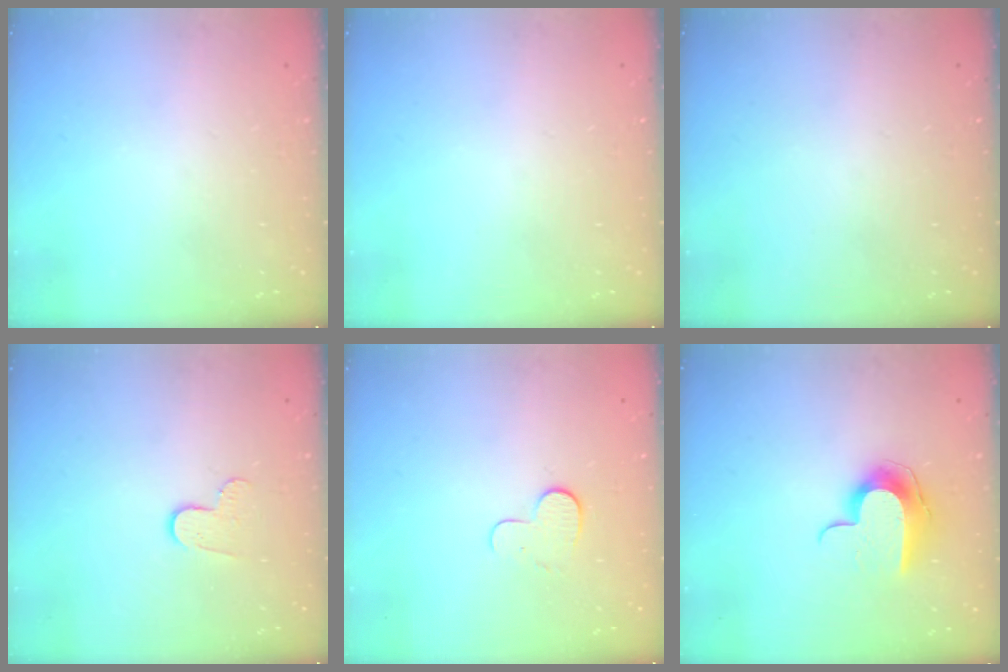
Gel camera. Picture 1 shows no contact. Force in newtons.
{"total": 0.0}
{"total": 0.0}
{"total": 6.2, "press": 6.1, "slide": 0.5}
{"total": 6.3, "press": 6.3, "slide": 0.5}
{"total": 9.9, "press": 9.9, "slide": 0.2}